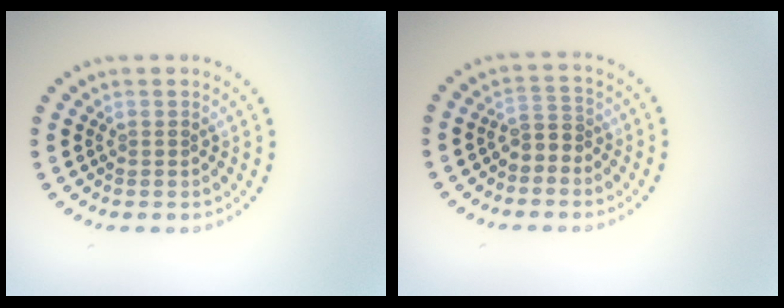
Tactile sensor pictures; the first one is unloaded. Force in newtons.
{"total": 1.8, "press": 1.5, "slide": 1.0}